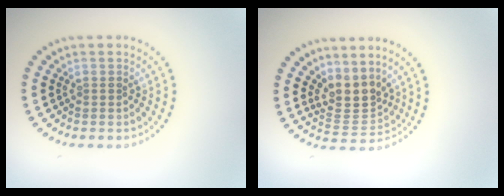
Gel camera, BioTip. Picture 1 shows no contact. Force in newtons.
{"total": 3.2, "press": 2.5, "slide": 2.1}